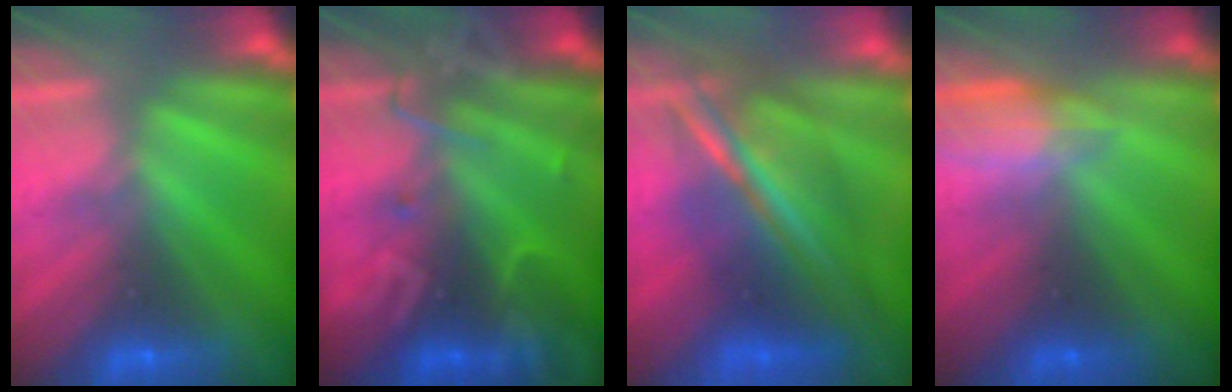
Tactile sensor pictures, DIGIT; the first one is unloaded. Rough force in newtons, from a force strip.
{"total": 2.7}
{"total": 6.1}
{"total": 2.7}